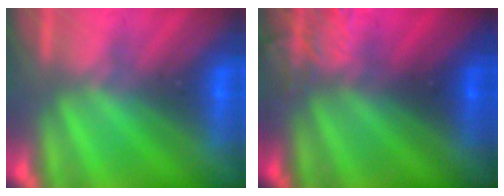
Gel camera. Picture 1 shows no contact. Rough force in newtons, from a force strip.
{"total": 3.6}